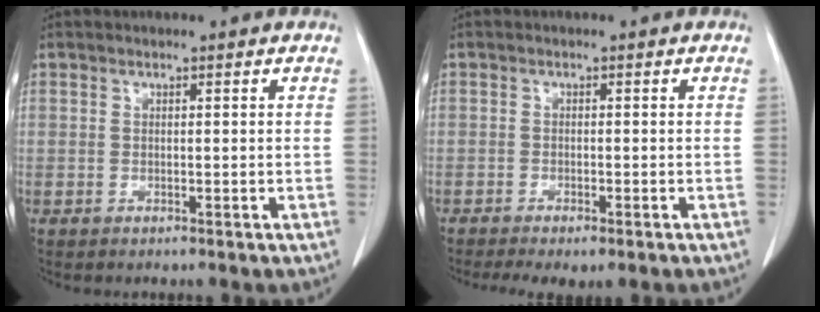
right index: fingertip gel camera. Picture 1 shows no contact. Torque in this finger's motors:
{"motor_torque": [0.99, -0.94, 0.19, 0.06]}